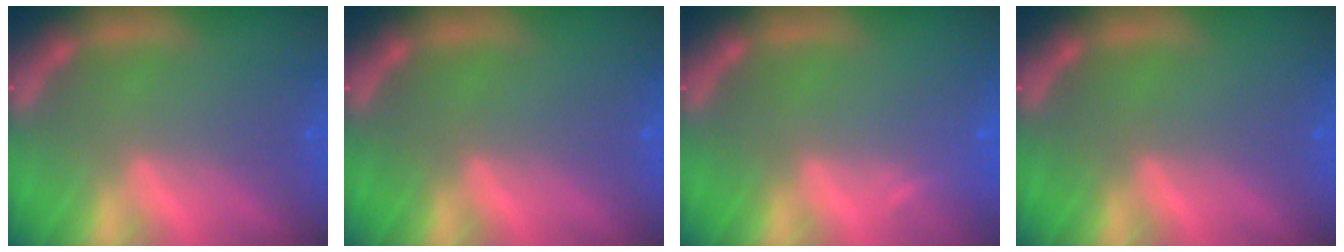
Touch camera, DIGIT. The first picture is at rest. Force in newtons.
{"total": 0.0}
{"total": 0.9}
{"total": 0.0}